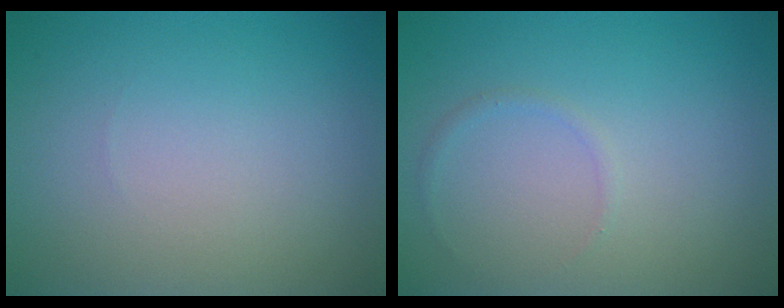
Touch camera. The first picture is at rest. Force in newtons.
{"total": 0.6, "press": 0.6, "slide": 0.0}